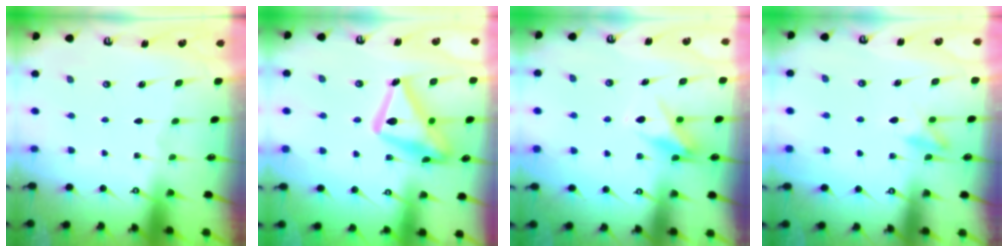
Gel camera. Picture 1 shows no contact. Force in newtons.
{"total": 20.7, "press": 20.7, "slide": 1.4}
{"total": 8.1, "press": 8.0, "slide": 0.9}
{"total": 9.5, "press": 9.4, "slide": 1.4}